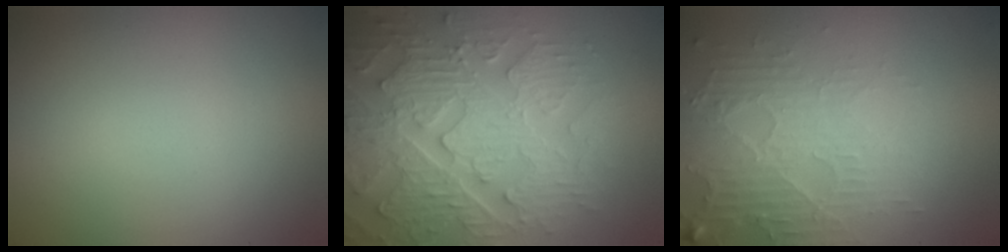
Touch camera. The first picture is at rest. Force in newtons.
{"total": 8.3, "press": 6.5, "slide": 5.1}
{"total": 3.8, "press": 3.6, "slide": 1.2}